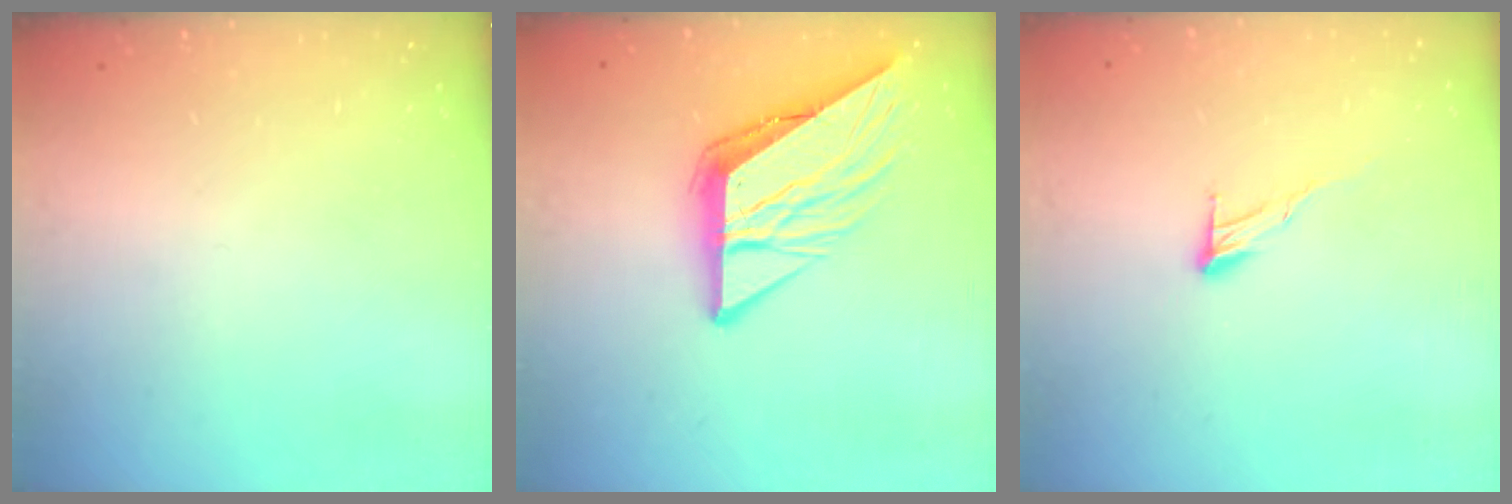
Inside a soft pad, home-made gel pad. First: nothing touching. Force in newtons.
{"total": 12.2, "press": 12.2, "slide": 1.4}
{"total": 6.9, "press": 6.8, "slide": 0.4}